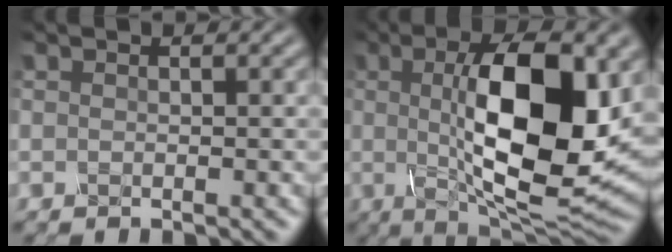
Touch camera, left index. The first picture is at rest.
{"total": 14.0, "force": [1.1, 4.9, 13.0], "torque": [-0.192, -0.002, 0.015]}